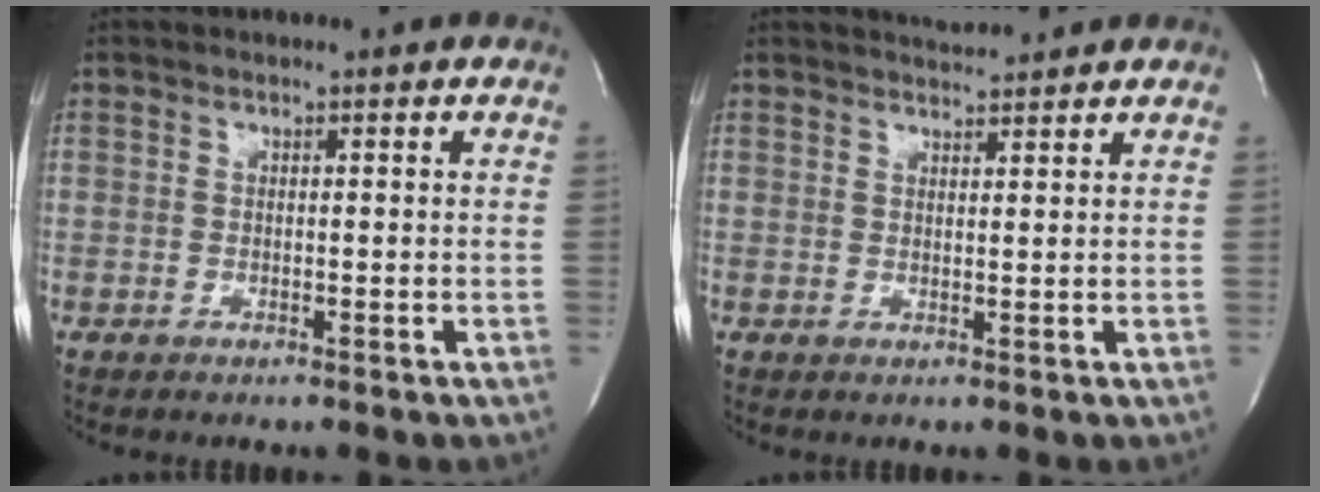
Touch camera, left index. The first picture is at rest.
{"total": 3.1, "force": [3.1, -0.2, 0.2], "torque": [-0.010, 0.008, 0.051]}